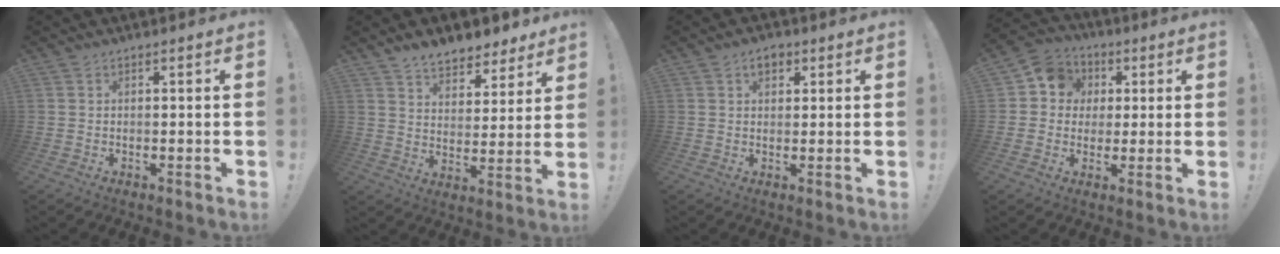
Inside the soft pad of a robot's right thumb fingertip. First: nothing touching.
{"total": 8.8, "force": [7.4, 3.9, 2.5], "torque": [-0.040, -0.056, 0.139]}
{"total": 3.6, "force": [1.9, 2.3, 2.0], "torque": [-0.025, -0.002, 0.031]}
{"total": 9.8, "force": [1.7, 9.0, 3.3], "torque": [-0.043, 0.005, 0.037]}